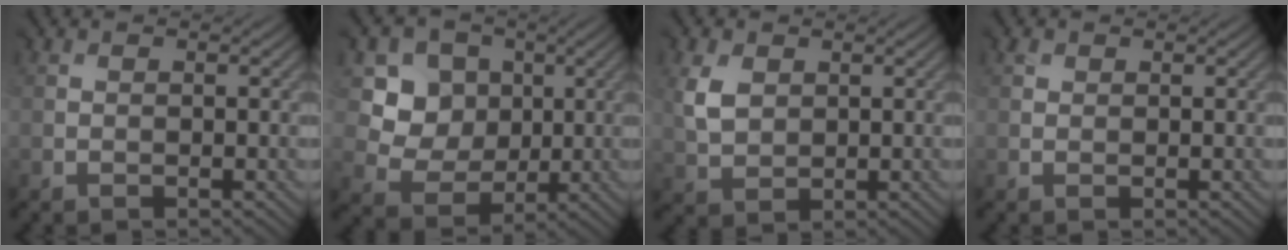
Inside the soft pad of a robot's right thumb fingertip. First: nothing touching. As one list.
[{"total": 6.4, "force": [2.3, 5.8, 1.3], "torque": [-0.044, -0.013, 0.038]}, {"total": 3.0, "force": [1.4, 2.5, 1.0], "torque": [-0.045, 0.002, 0.029]}, {"total": 1.1, "force": [0.8, 0.7, -0.2], "torque": [0.006, -0.002, 0.011]}]